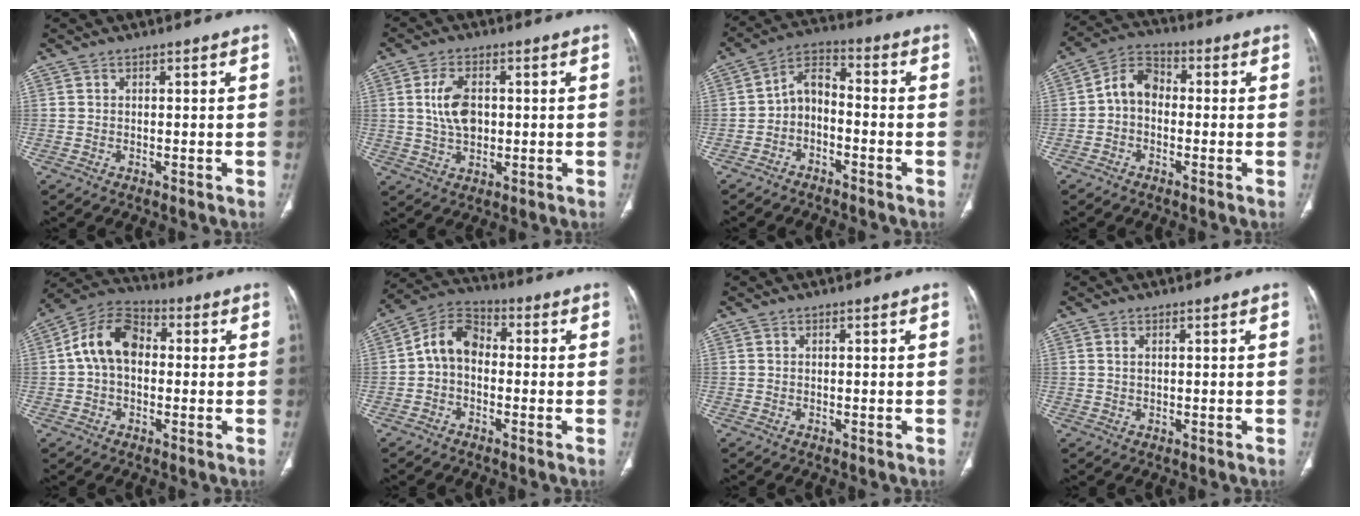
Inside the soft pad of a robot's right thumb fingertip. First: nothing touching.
{"total": 7.4, "force": [0.9, 4.5, 5.8], "torque": [-0.105, -0.001, 0.020]}
{"total": 6.8, "force": [-2.6, 4.3, 4.5], "torque": [-0.070, 0.039, -0.057]}
{"total": 6.9, "force": [-0.6, 5.0, 4.6], "torque": [-0.065, 0.024, -0.028]}
{"total": 11.3, "force": [0.7, 7.8, 8.2], "torque": [-0.138, 0.032, 0.000]}
{"total": 8.4, "force": [-0.5, 5.9, 5.9], "torque": [-0.087, 0.030, -0.029]}
{"total": 0.0}
{"total": 1.0, "force": [0.4, 0.4, 0.8], "torque": [-0.020, 0.003, 0.010]}